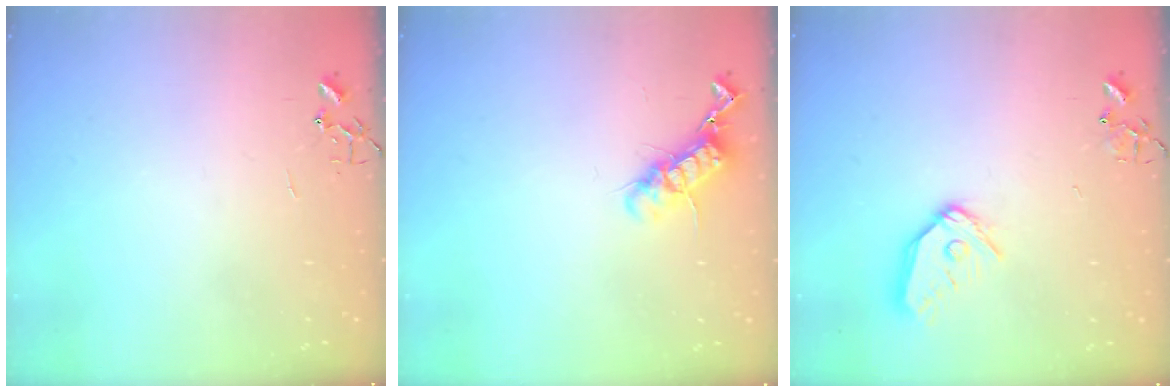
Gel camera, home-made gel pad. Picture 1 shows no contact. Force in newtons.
{"total": 12.3, "press": 12.3, "slide": 0.6}
{"total": 12.5, "press": 12.4, "slide": 1.6}